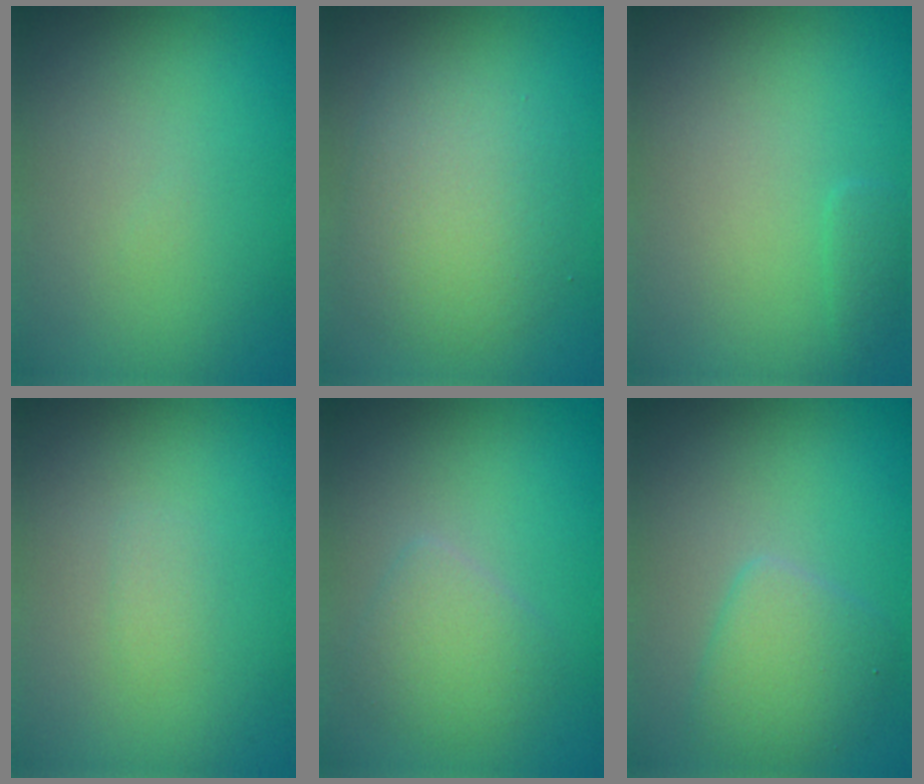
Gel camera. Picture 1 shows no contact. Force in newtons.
{"total": 4.5, "press": 4.5, "slide": 0.2}
{"total": 0.9, "press": 0.9, "slide": 0.1}
{"total": 0.7, "press": 0.6, "slide": 0.2}
{"total": 2.4, "press": 2.4, "slide": 0.1}
{"total": 3.0, "press": 3.0, "slide": 0.2}